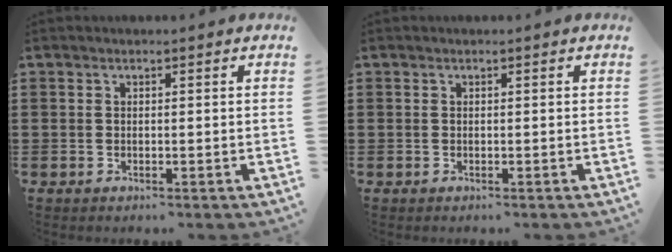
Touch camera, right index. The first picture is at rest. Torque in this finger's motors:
{"motor_torque": [0.16, -0.07, 0.00, 0.00]}